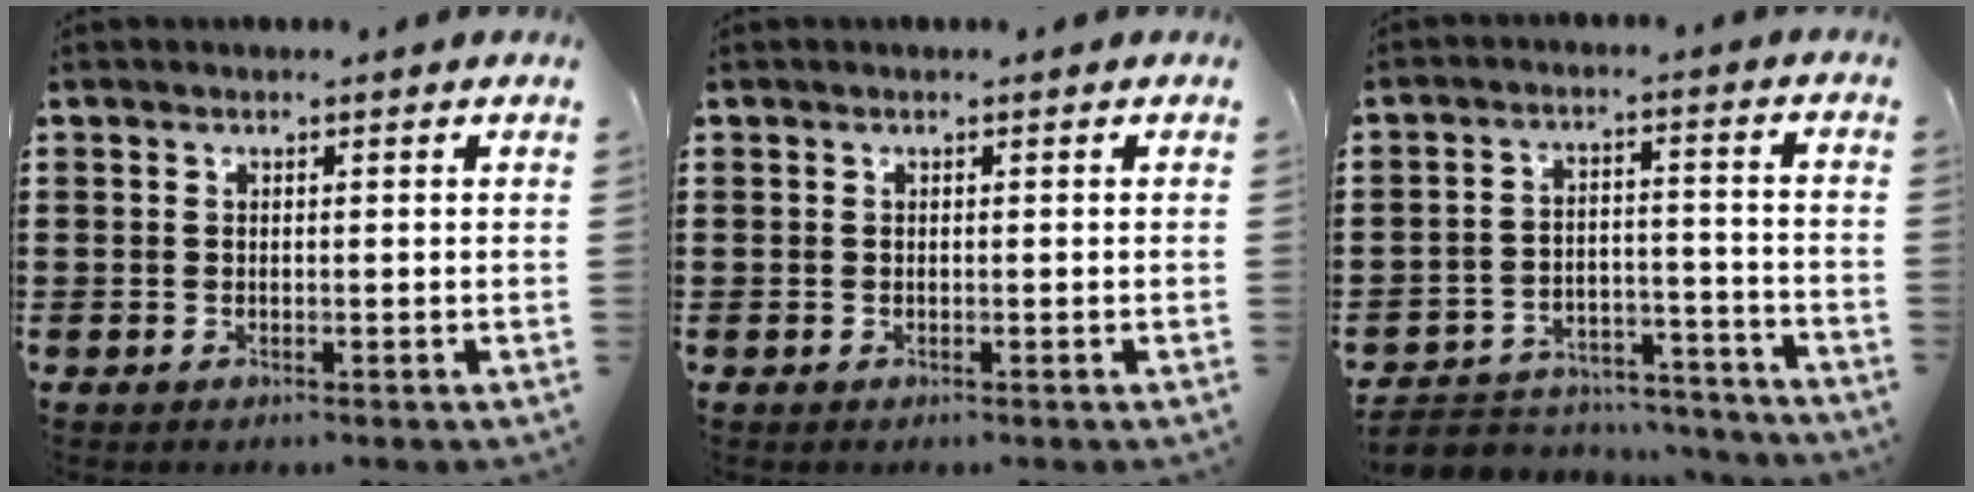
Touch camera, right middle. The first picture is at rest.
{"total": 0.0}
{"total": 5.0, "force": [-4.8, 1.4, 0.4], "torque": [-0.017, 0.013, -0.101]}